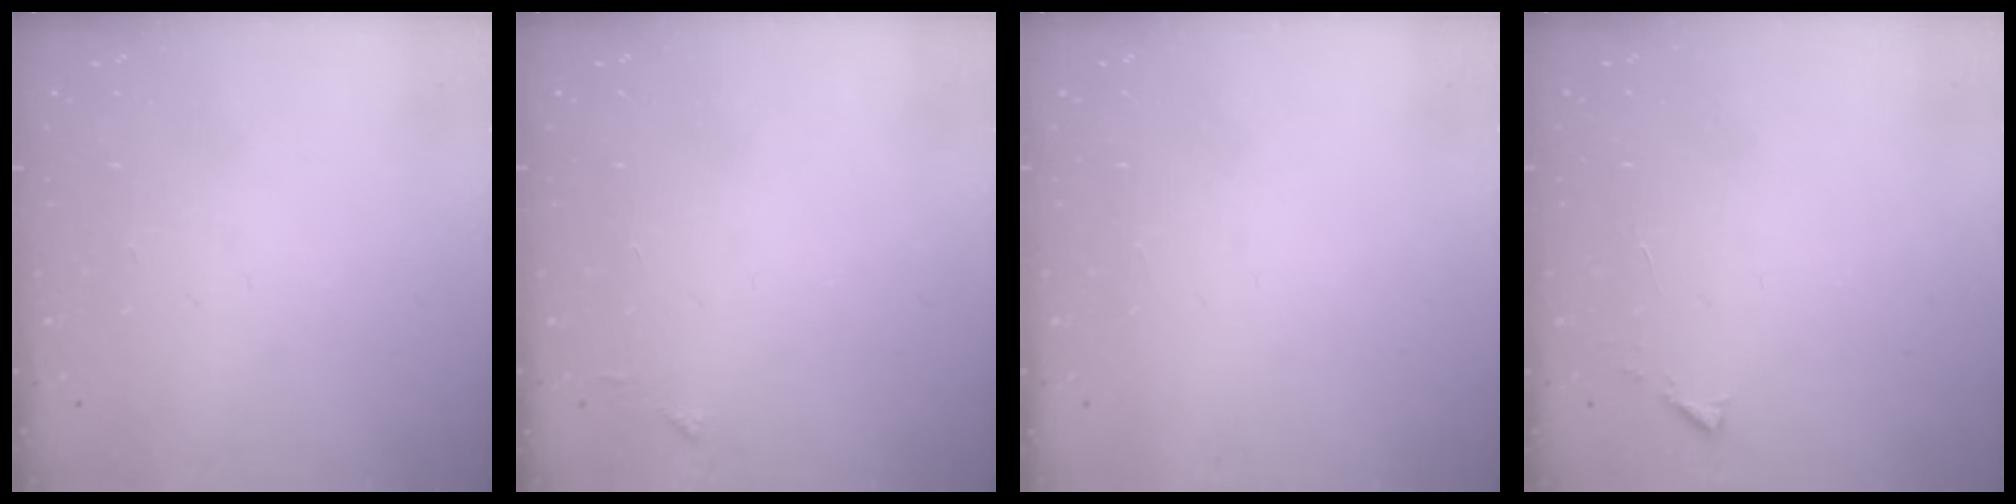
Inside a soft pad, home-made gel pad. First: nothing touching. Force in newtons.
{"total": 3.8, "press": 3.7, "slide": 0.6}
{"total": 1.5, "press": 1.5, "slide": 0.1}
{"total": 3.1, "press": 3.1, "slide": 0.4}